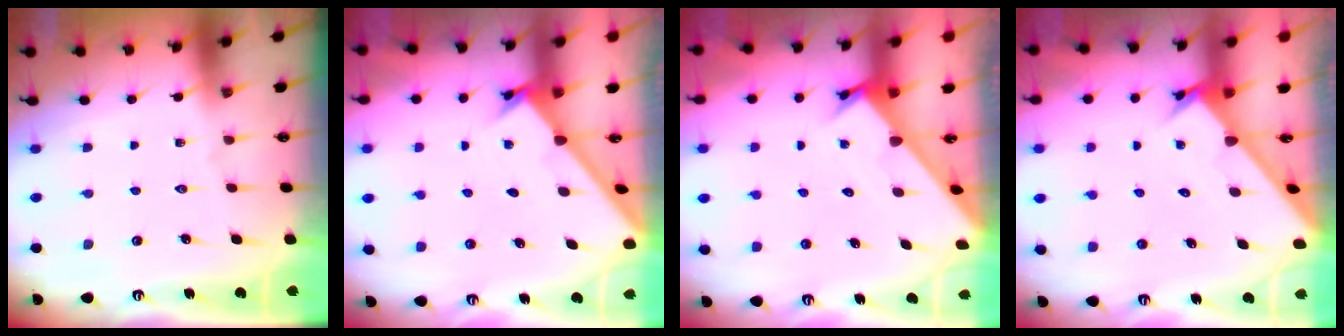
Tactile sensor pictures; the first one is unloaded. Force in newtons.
{"total": 1.7, "press": 1.7, "slide": 0.1}
{"total": 2.2, "press": 2.2, "slide": 0.1}
{"total": 2.6, "press": 2.6, "slide": 0.3}